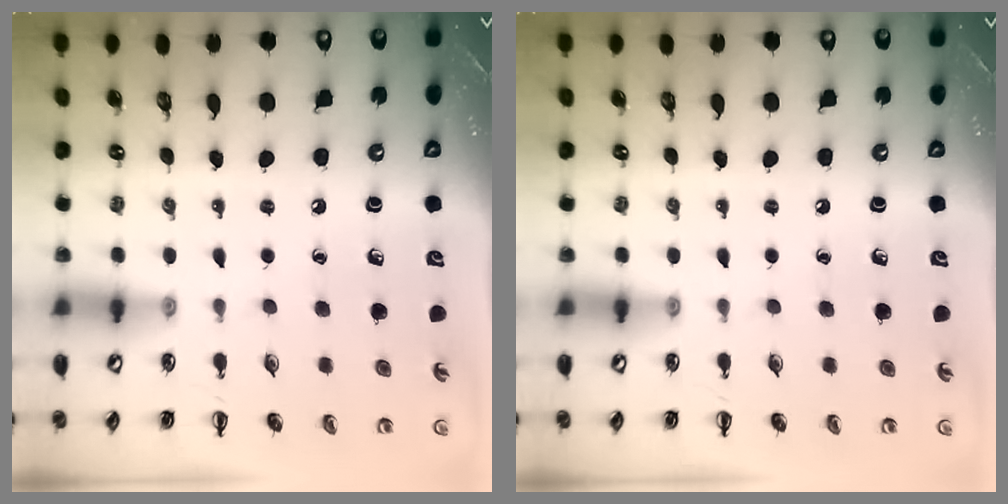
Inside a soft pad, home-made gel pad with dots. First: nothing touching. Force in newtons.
{"total": 0.0}